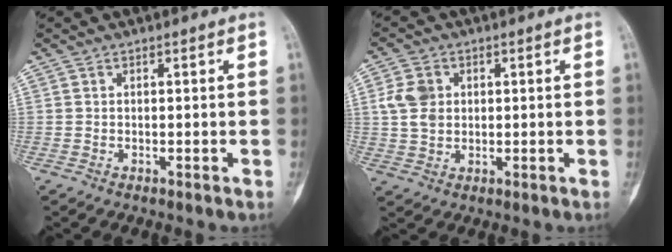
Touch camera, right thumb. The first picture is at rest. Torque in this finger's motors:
{"motor_torque": [-0.43, 0.07, 0.52, 0.43, 0.06]}